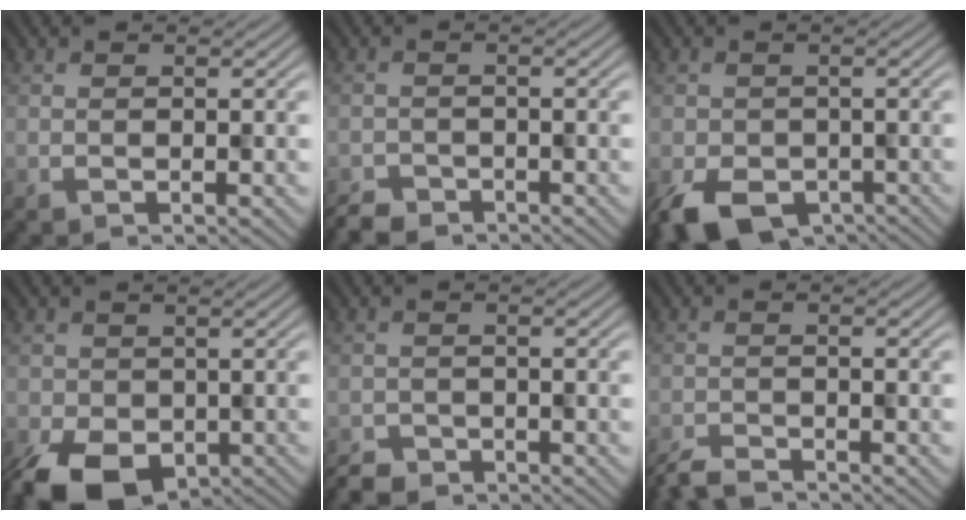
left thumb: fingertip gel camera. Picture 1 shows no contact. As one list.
[{"total": 2.8, "force": [-2.7, 0.9, 0.0], "torque": [0.001, -0.011, -0.044]}, {"total": 7.4, "force": [-4.3, 4.5, 4.0], "torque": [-0.079, -0.033, -0.058]}, {"total": 8.5, "force": [-4.4, 5.1, 5.2], "torque": [-0.105, -0.039, -0.056]}, {"total": 2.8, "force": [-2.6, 1.0, -0.1], "torque": [0.004, -0.011, -0.042]}, {"total": 3.6, "force": [-3.5, 0.4, 0.6], "torque": [-0.014, -0.010, -0.064]}]